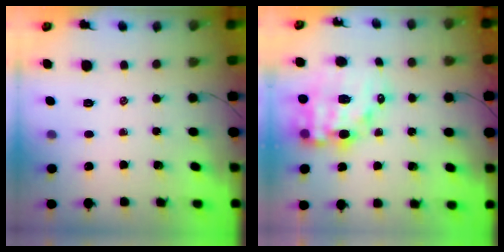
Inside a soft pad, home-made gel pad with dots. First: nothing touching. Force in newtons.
{"total": 14.5, "press": 14.0, "slide": 3.7}